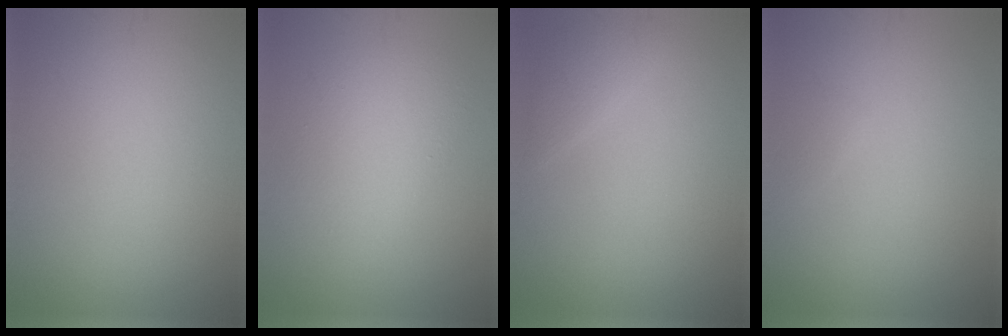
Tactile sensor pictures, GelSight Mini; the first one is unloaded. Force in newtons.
{"total": 3.8, "press": 3.8, "slide": 0.1}
{"total": 1.5, "press": 1.5, "slide": 0.1}
{"total": 0.5, "press": 0.5, "slide": 0.0}